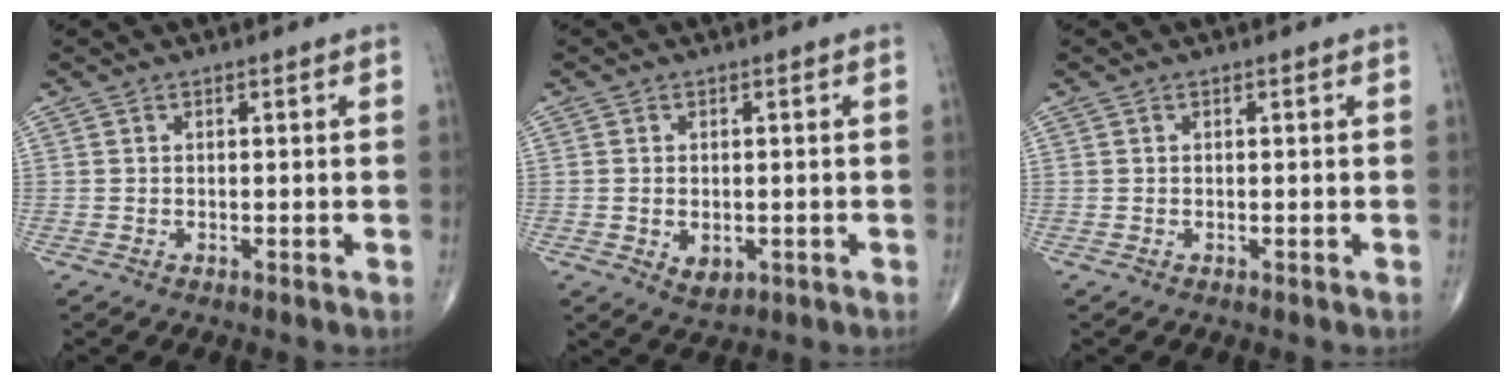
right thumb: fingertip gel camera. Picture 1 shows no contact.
{"total": 3.6, "force": [-0.8, 2.5, 2.5], "torque": [-0.028, -0.002, -0.003]}
{"total": 0.0}